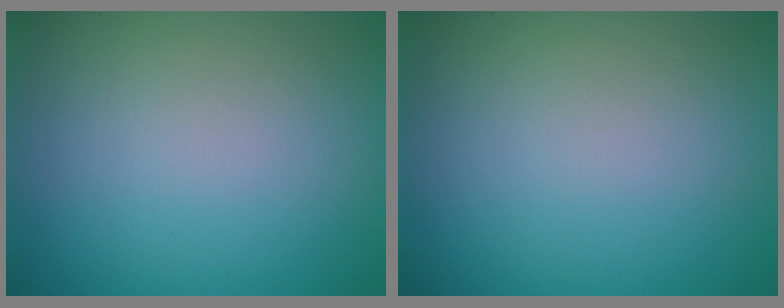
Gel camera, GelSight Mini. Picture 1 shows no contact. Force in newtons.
{"total": 0.0}